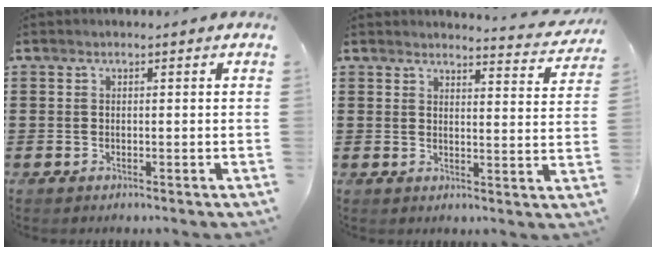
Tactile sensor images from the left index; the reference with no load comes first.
{"total": 3.3, "force": [3.2, 0.0, 0.7], "torque": [-0.018, -0.021, 0.056]}